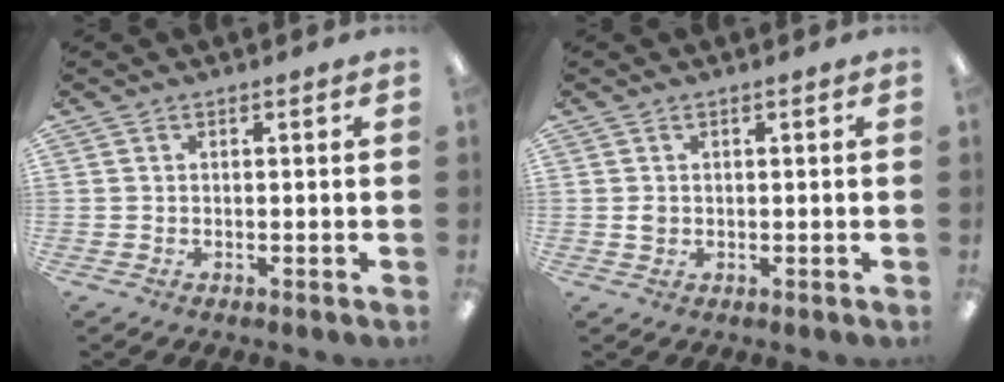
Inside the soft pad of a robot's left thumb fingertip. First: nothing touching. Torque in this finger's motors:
{"motor_torque": [0.09, 0.32, 0.42, -0.37, -0.02]}